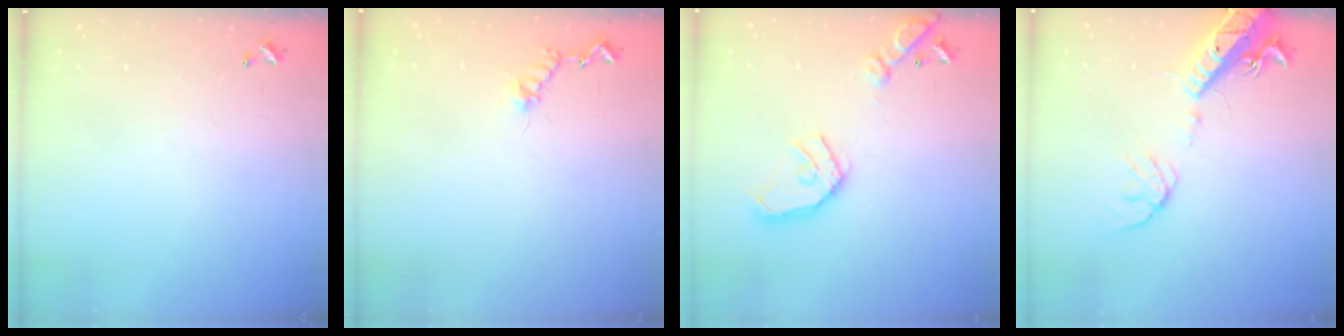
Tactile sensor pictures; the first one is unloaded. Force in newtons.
{"total": 8.7, "press": 8.6, "slide": 0.7}
{"total": 16.6, "press": 16.4, "slide": 2.5}
{"total": 16.0, "press": 15.7, "slide": 3.3}